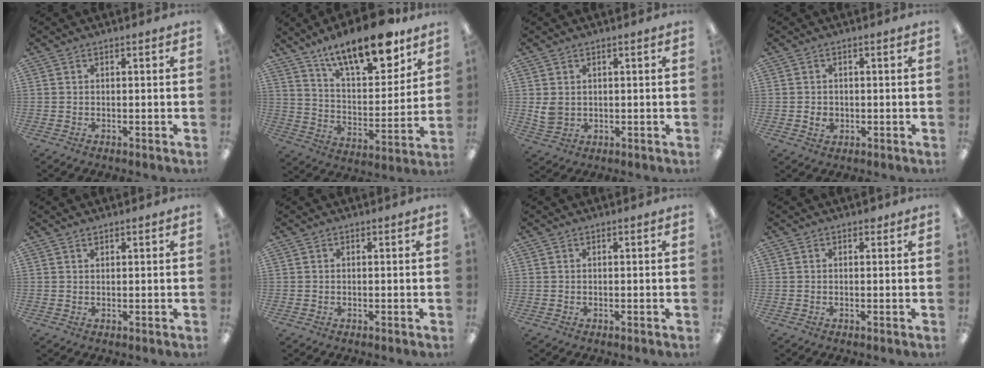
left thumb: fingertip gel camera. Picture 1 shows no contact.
{"total": 18.7, "force": [13.8, 6.3, 11.0], "torque": [-0.172, -0.086, 0.231]}
{"total": 3.7, "force": [1.1, 2.9, 2.1], "torque": [-0.032, 0.000, 0.023]}
{"total": 2.4, "force": [-0.3, 1.9, 1.4], "torque": [-0.025, 0.004, -0.006]}
{"total": 0.9, "force": [0.8, 0.3, 0.3], "torque": [-0.007, 0.000, 0.015]}
{"total": 0.0}
{"total": 0.0}
{"total": 0.9, "force": [0.5, 0.6, 0.4], "torque": [-0.001, -0.001, 0.007]}